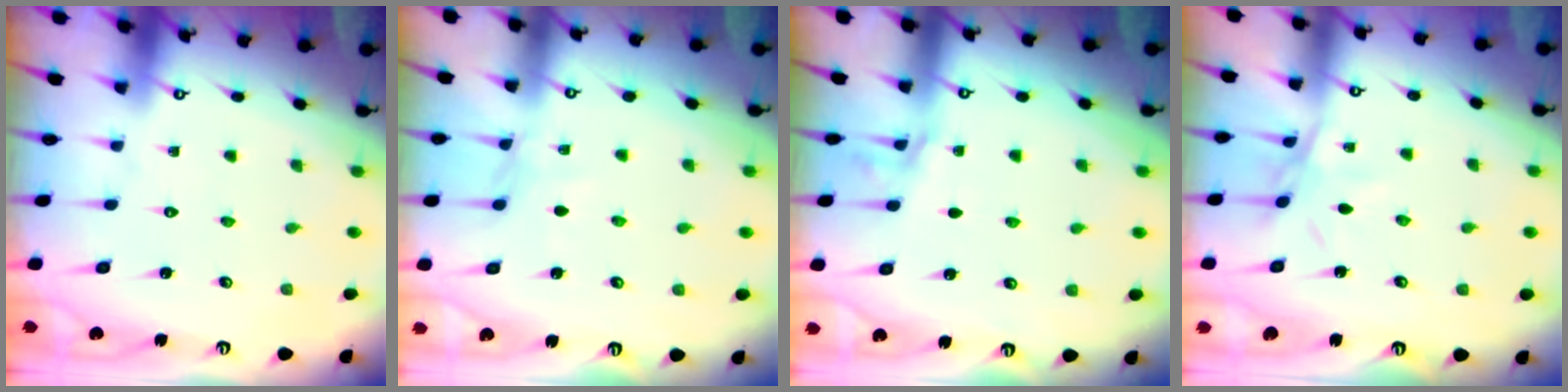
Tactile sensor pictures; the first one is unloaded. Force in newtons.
{"total": 4.3, "press": 4.3, "slide": 0.4}
{"total": 1.3, "press": 1.2, "slide": 0.3}
{"total": 7.4, "press": 7.4, "slide": 0.6}